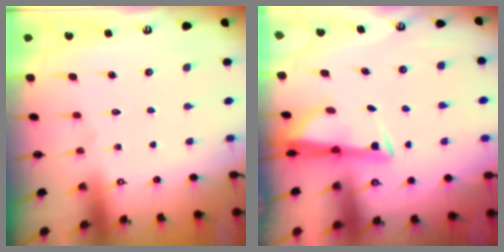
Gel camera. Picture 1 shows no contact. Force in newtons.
{"total": 2.9, "press": 2.7, "slide": 0.9}